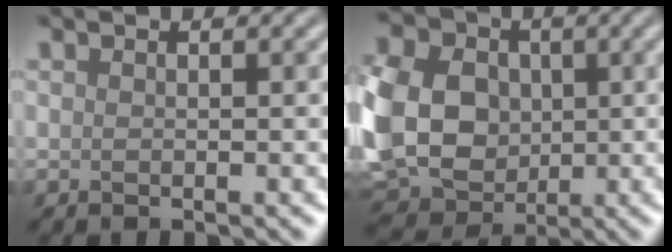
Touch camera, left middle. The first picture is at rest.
{"total": 16.3, "force": [0.5, 13.3, 9.5], "torque": [-0.220, 0.014, -0.021]}